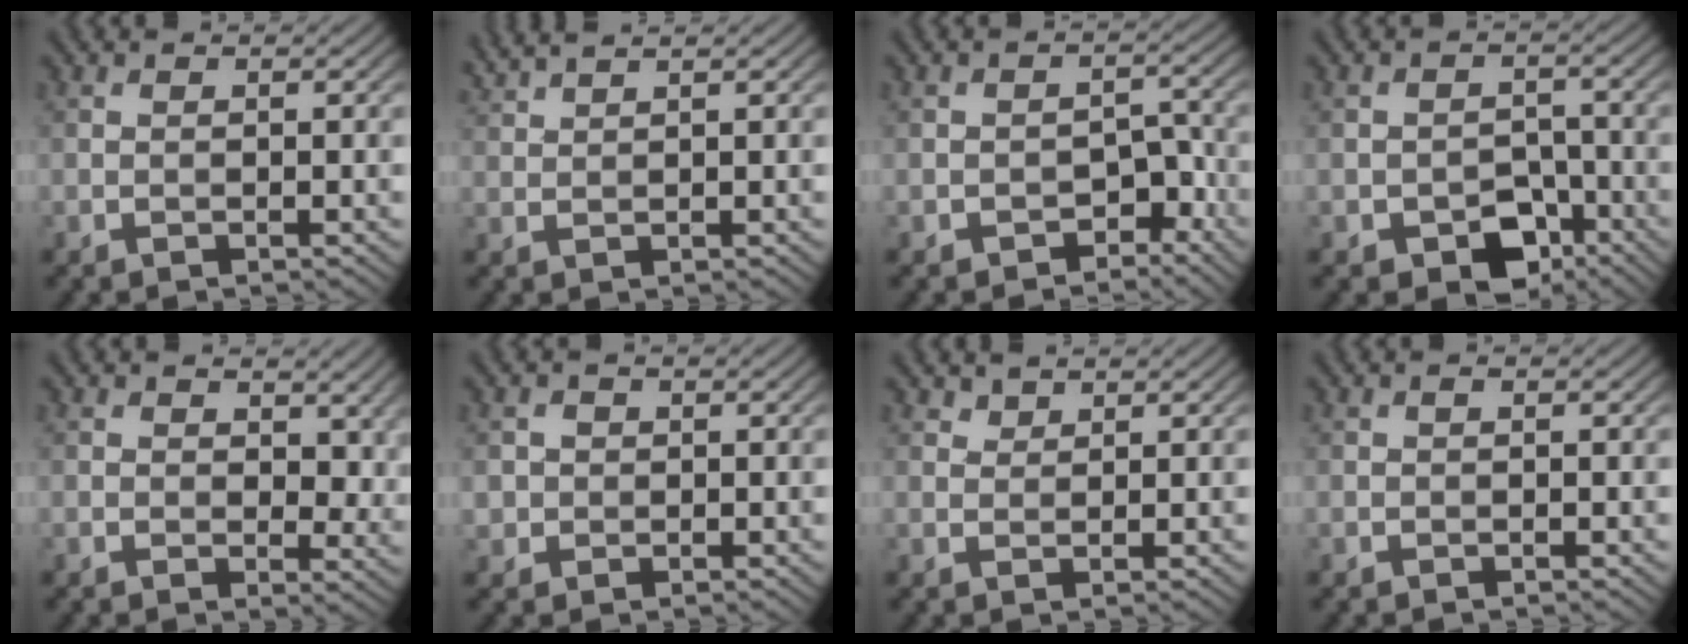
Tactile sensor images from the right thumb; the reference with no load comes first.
{"total": 2.3, "force": [2.1, 0.1, 1.1], "torque": [-0.024, 0.010, 0.045]}
{"total": 4.4, "force": [-2.8, 2.5, 2.2], "torque": [-0.025, 0.007, -0.043]}
{"total": 5.6, "force": [-3.3, 3.6, 2.9], "torque": [-0.041, -0.005, -0.057]}
{"total": 5.9, "force": [1.7, 3.8, 4.2], "torque": [-0.063, -0.009, 0.023]}
{"total": 1.6, "force": [0.0, 1.5, 0.2], "torque": [-0.005, -0.005, 0.001]}
{"total": 1.3, "force": [1.1, 0.5, 0.3], "torque": [-0.008, 0.000, 0.027]}
{"total": 0.0}